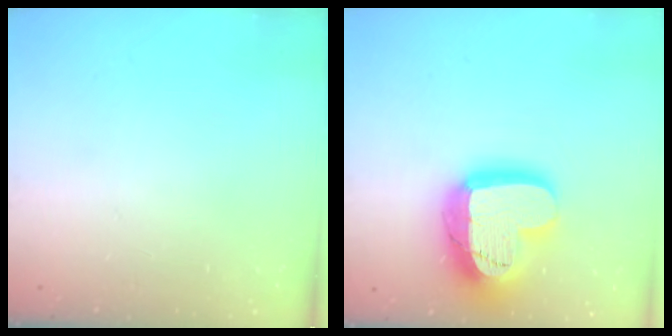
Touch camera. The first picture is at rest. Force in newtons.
{"total": 24.2, "press": 24.1, "slide": 1.8}